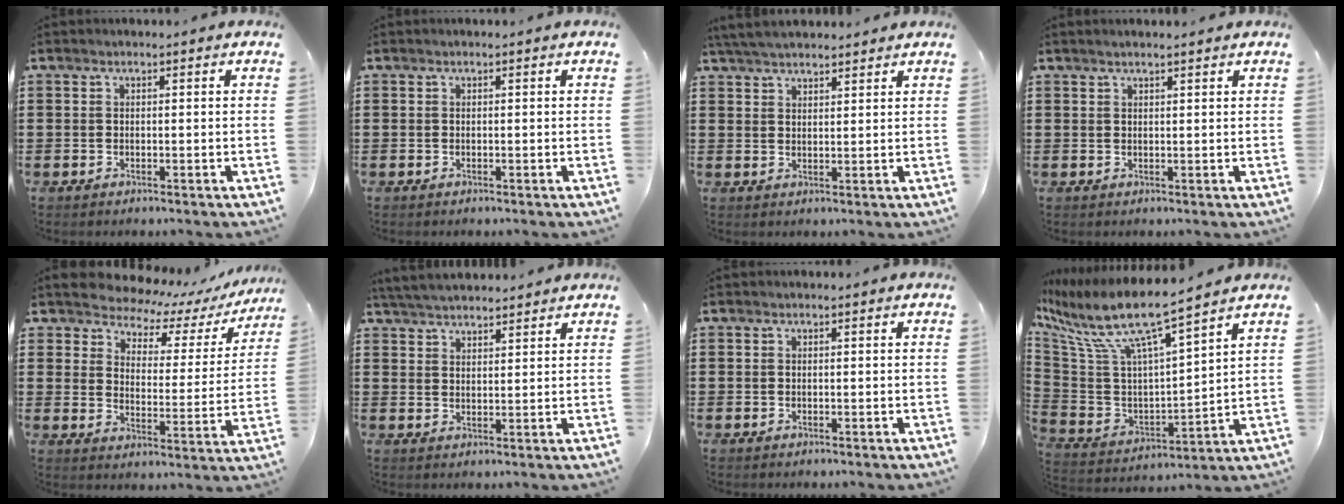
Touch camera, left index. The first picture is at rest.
{"total": 0.0}
{"total": 4.3, "force": [4.0, 0.5, 1.4], "torque": [-0.038, -0.003, 0.076]}
{"total": 1.3, "force": [1.1, -0.1, 0.6], "torque": [-0.012, 0.000, 0.020]}
{"total": 4.2, "force": [3.9, 1.4, 0.7], "torque": [-0.041, -0.033, 0.061]}
{"total": 4.0, "force": [3.9, 0.3, 0.7], "torque": [-0.025, -0.007, 0.073]}
{"total": 0.0}
{"total": 9.7, "force": [7.3, 0.9, 6.4], "torque": [-0.151, -0.058, 0.118]}